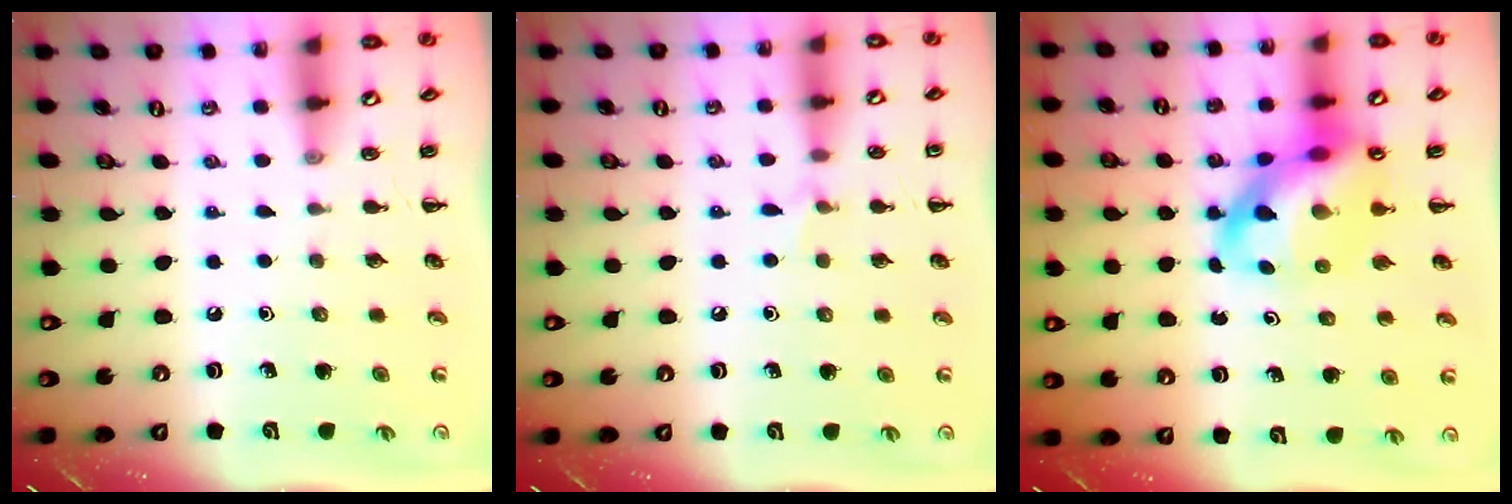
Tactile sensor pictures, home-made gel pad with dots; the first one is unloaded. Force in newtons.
{"total": 5.2, "press": 5.0, "slide": 1.6}
{"total": 13.8, "press": 13.3, "slide": 3.7}